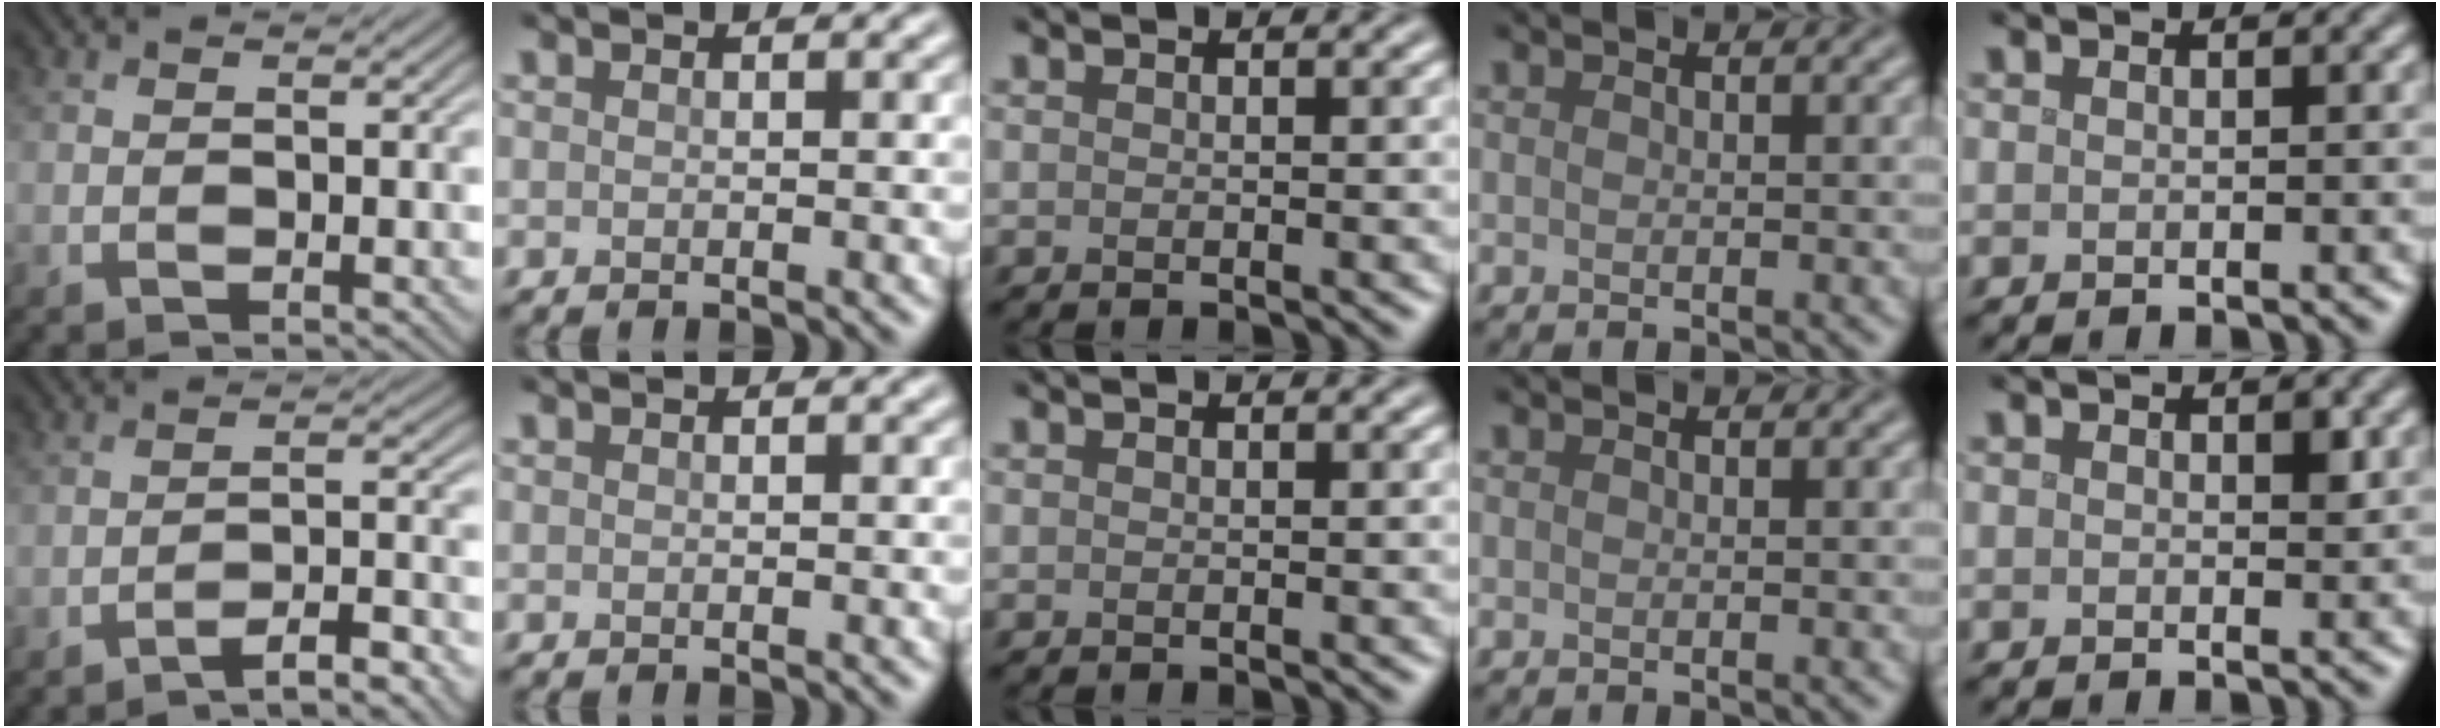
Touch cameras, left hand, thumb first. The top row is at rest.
{"thumb": {"total": 5.8, "force": [-4.5, 0.8, 3.6], "torque": [-0.042, 0.021, -0.076]}, "little": {"total": 0.8, "force": [0.3, 0.4, 0.6], "torque": [-0.003, -0.002, 0.003]}}